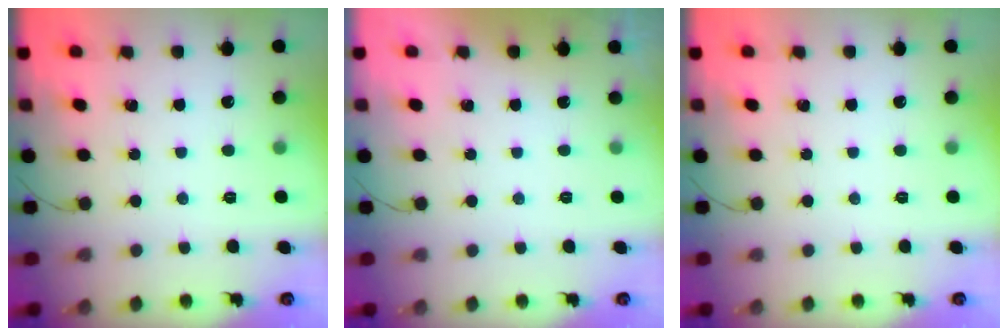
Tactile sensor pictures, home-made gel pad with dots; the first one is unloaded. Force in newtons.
{"total": 0.0}
{"total": 0.0}